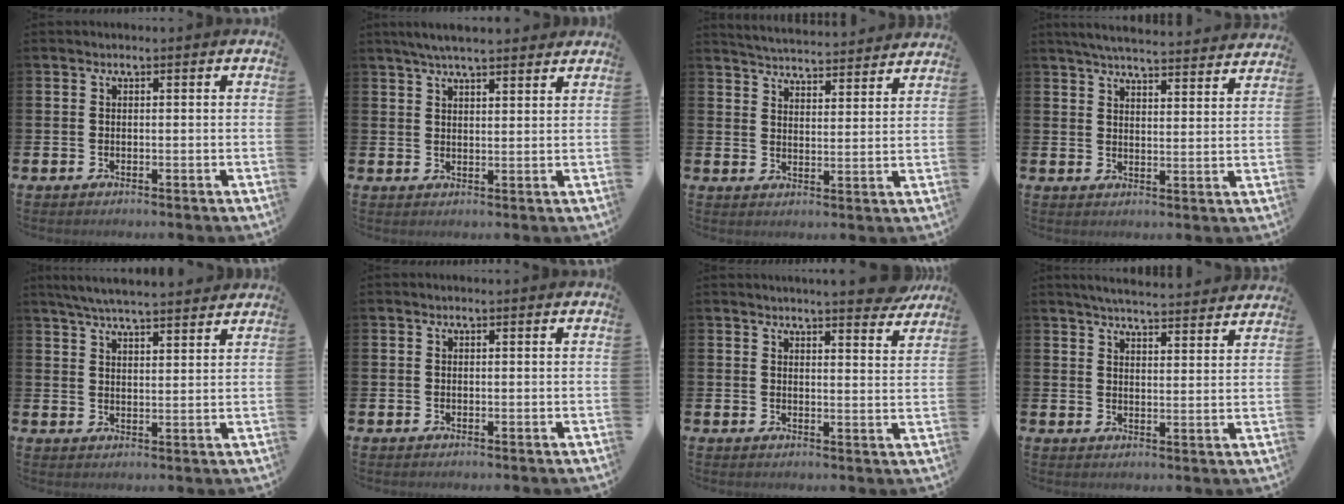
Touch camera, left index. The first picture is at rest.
{"total": 4.9, "force": [4.5, 0.7, 1.8], "torque": [-0.041, -0.011, 0.081]}
{"total": 5.1, "force": [5.1, 0.2, 0.2], "torque": [-0.025, -0.038, 0.091]}
{"total": 5.5, "force": [5.3, 0.3, 1.1], "torque": [-0.033, -0.036, 0.094]}
{"total": 5.7, "force": [5.5, 0.3, 1.4], "torque": [-0.046, -0.021, 0.100]}
{"total": 0.0}
{"total": 5.0, "force": [4.9, -0.1, 0.9], "torque": [-0.008, -0.032, 0.085]}
{"total": 5.0, "force": [5.0, 0.1, 0.9], "torque": [-0.025, -0.035, 0.087]}